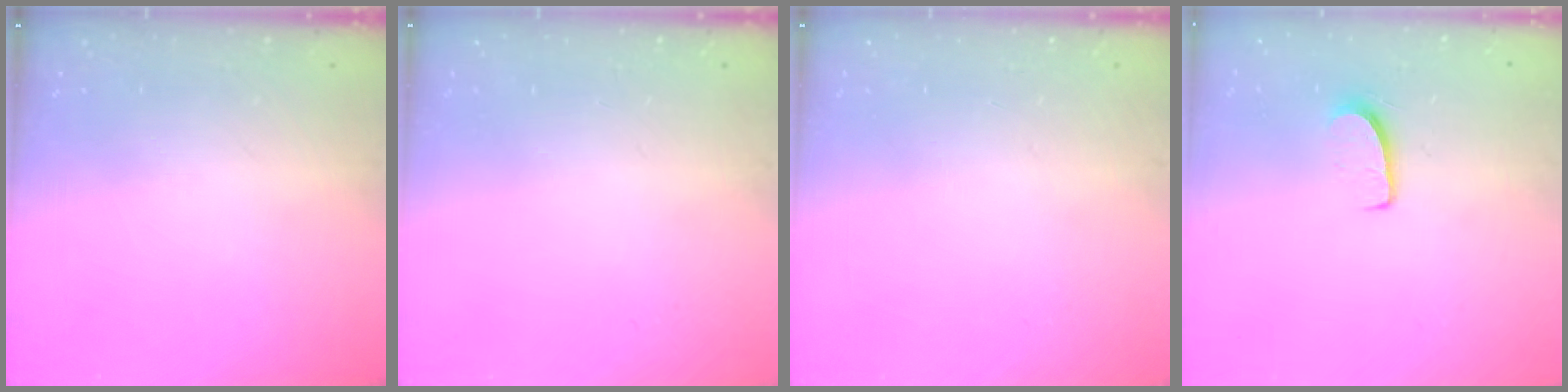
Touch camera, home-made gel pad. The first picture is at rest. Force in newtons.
{"total": 0.0}
{"total": 0.0}
{"total": 5.8, "press": 5.8, "slide": 0.5}